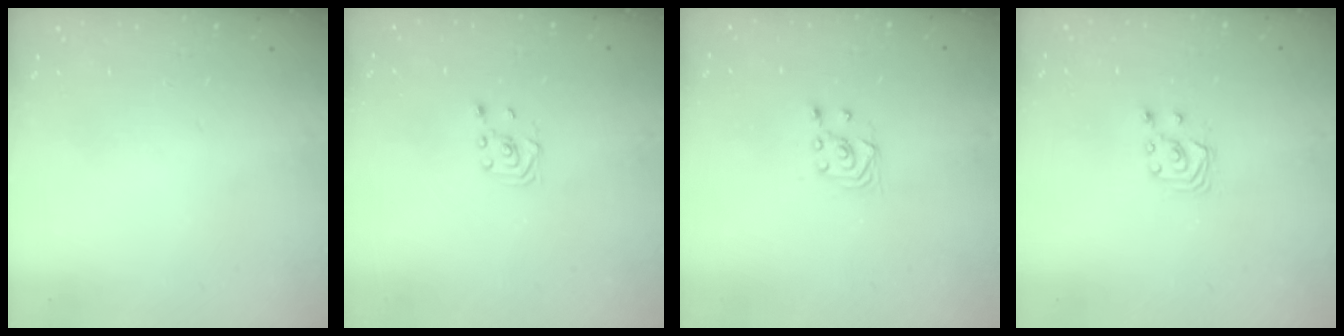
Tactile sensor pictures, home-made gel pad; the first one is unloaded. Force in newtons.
{"total": 1.9, "press": 1.7, "slide": 0.8}
{"total": 2.9, "press": 2.7, "slide": 1.0}
{"total": 3.0, "press": 3.0, "slide": 0.3}